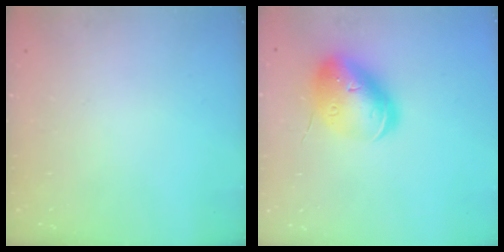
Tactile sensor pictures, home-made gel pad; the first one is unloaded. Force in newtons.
{"total": 16.6, "press": 16.4, "slide": 2.9}